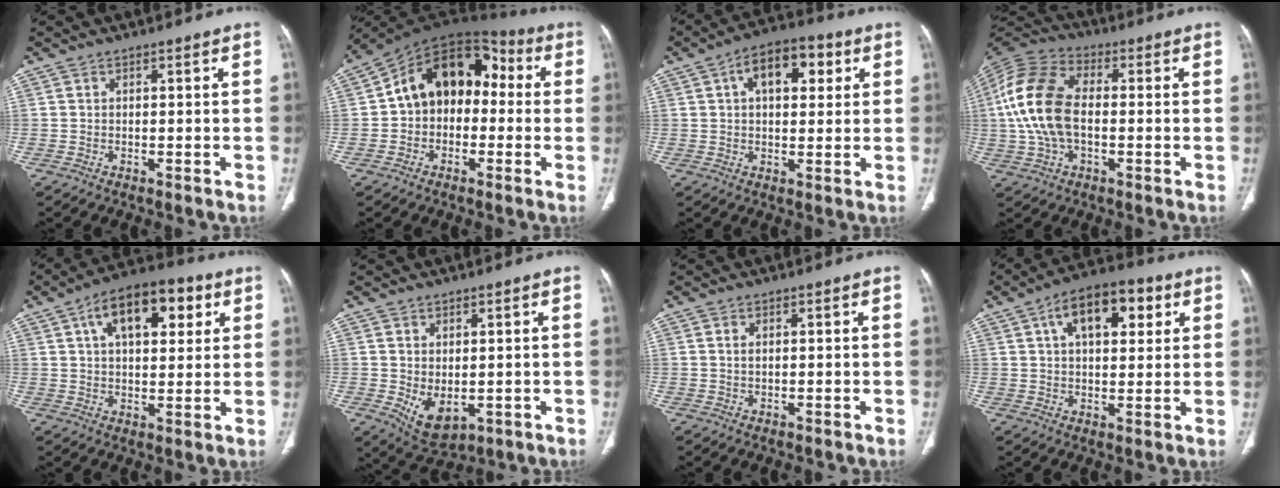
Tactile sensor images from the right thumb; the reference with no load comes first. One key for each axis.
{"total": 15.4, "fx": 0.5, "fy": 11.1, "fz": 10.7, "tx": -0.124, "ty": 0.056, "tz": -0.008}
{"total": 11.0, "fx": 3.6, "fy": 6.2, "fz": 8.4, "tx": -0.100, "ty": 0.016, "tz": 0.048}
{"total": 15.6, "fx": -0.1, "fy": 9.3, "fz": 12.5, "tx": -0.264, "ty": 0.026, "tz": -0.008}
{"total": 14.9, "fx": 5.8, "fy": 7.8, "fz": 11.4, "tx": -0.142, "ty": 0.008, "tz": 0.086}
{"total": 6.6, "fx": -0.9, "fy": 4.0, "fz": 5.2, "tx": -0.077, "ty": -0.010, "tz": 0.008}
{"total": 1.0, "fx": 0.3, "fy": 0.5, "fz": 0.8, "tx": -0.016, "ty": 0.003, "tz": 0.008}
{"total": 13.3, "fx": 5.0, "fy": 7.0, "fz": 10.1, "tx": -0.127, "ty": 0.009, "tz": 0.074}